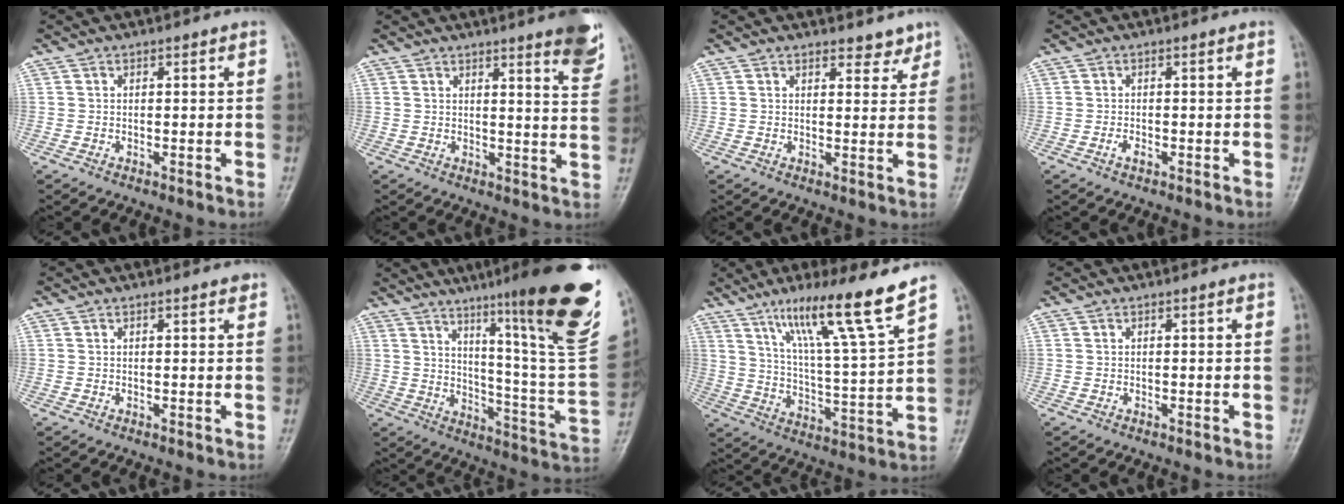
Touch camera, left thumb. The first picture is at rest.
{"total": 7.8, "force": [5.2, 0.8, 5.8], "torque": [-0.060, -0.033, 0.057]}
{"total": 3.4, "force": [2.9, 1.5, 0.9], "torque": [0.009, -0.021, 0.036]}
{"total": 1.3, "force": [-0.5, 0.6, 1.0], "torque": [-0.015, 0.004, -0.007]}
{"total": 0.8, "force": [0.6, 0.1, 0.5], "torque": [-0.006, -0.002, 0.007]}
{"total": 29.1, "force": [17.4, 2.7, 23.1], "torque": [-0.297, -0.080, 0.259]}
{"total": 15.8, "force": [10.7, -0.2, 11.7], "torque": [-0.189, -0.058, 0.181]}
{"total": 0.0}